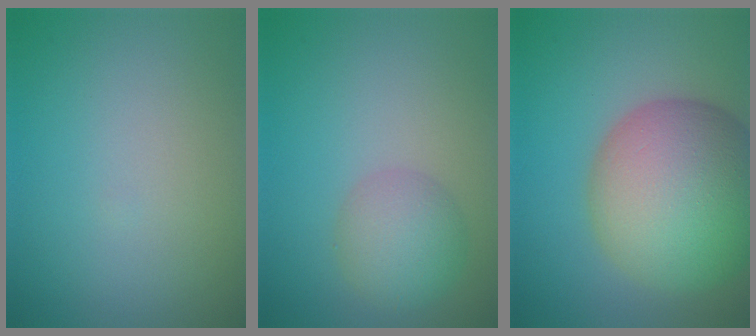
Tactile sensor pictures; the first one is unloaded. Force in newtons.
{"total": 3.6, "press": 3.6, "slide": 0.1}
{"total": 13.9, "press": 13.9, "slide": 0.9}